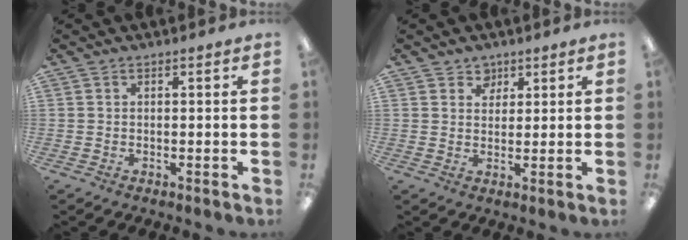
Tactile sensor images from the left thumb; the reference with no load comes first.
{"total": 3.7, "force": [2.6, 2.6, 0.4], "torque": [-0.001, -0.008, 0.046]}